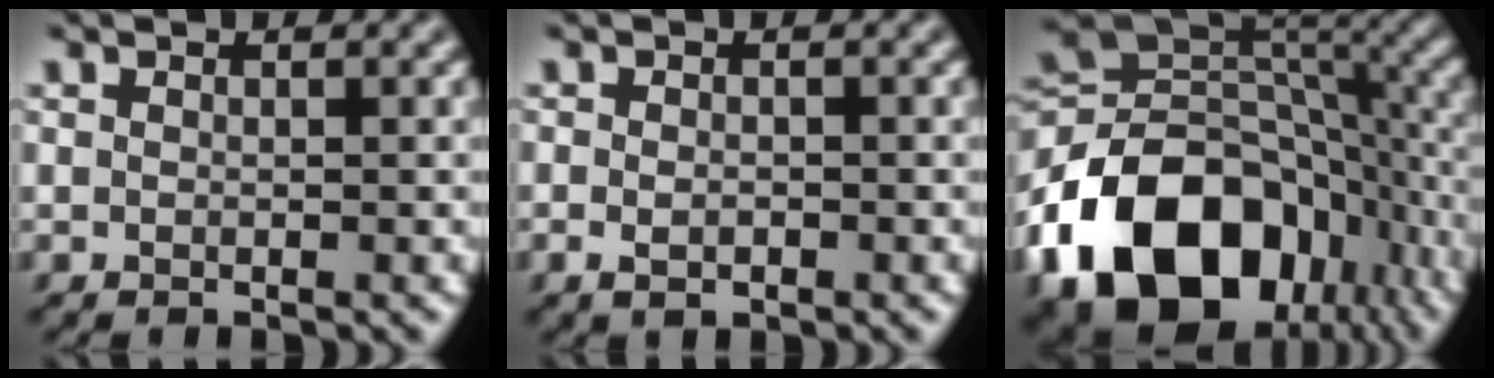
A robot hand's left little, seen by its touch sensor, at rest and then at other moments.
{"total": 1.6, "force": [-0.6, 1.0, 1.1], "torque": [-0.020, -0.002, -0.013]}
{"total": 16.5, "force": [-7.8, 11.2, 9.4], "torque": [-0.181, -0.011, -0.137]}